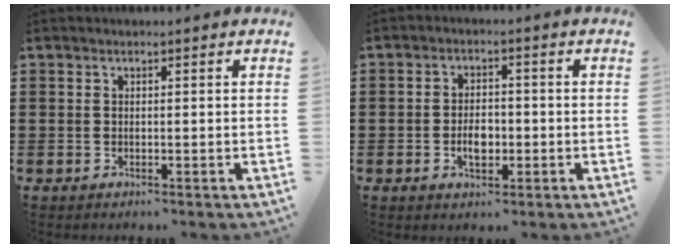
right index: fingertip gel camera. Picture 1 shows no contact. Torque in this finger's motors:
{"motor_torque": [2.14, 0.00, 0.11, 0.05]}